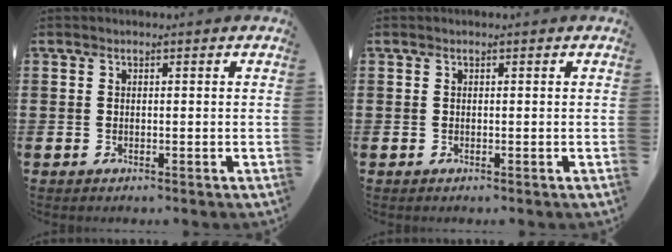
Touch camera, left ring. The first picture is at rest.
{"total": 0.0}